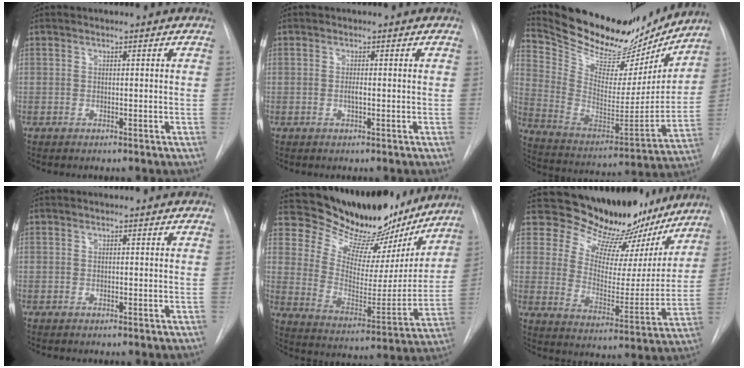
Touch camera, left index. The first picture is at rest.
{"total": 0.8, "force": [-0.2, 0.1, 0.8], "torque": [-0.014, -0.003, -0.004]}
{"total": 24.0, "force": [21.5, 7.0, 8.0], "torque": [-0.148, -0.033, 0.332]}
{"total": 0.0}
{"total": 21.8, "force": [19.6, 6.8, 6.7], "torque": [-0.097, -0.035, 0.281]}
{"total": 18.8, "force": [16.7, 7.3, 4.7], "torque": [-0.052, -0.031, 0.221]}